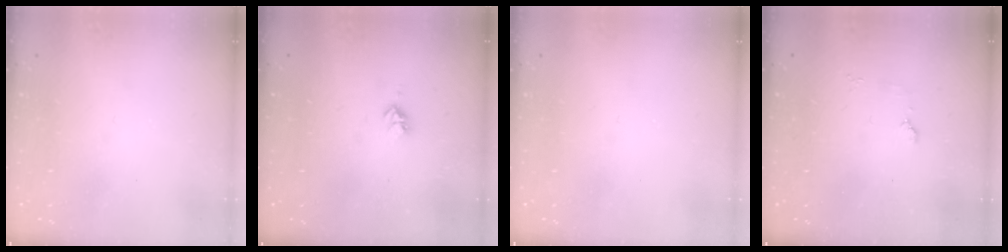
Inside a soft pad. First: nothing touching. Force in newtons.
{"total": 2.8, "press": 2.8, "slide": 0.2}
{"total": 0.0}
{"total": 4.2, "press": 4.2, "slide": 0.5}